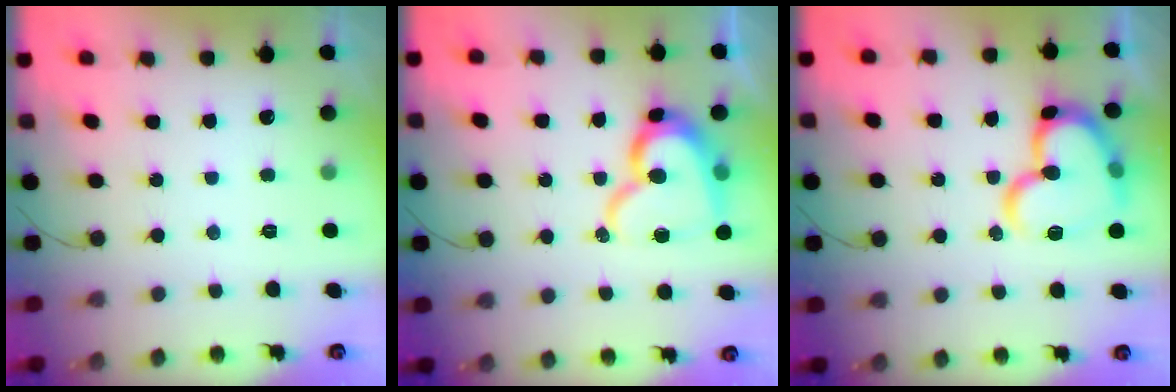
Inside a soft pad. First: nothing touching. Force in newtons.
{"total": 16.4, "press": 16.4, "slide": 1.5}
{"total": 19.2, "press": 19.1, "slide": 2.3}